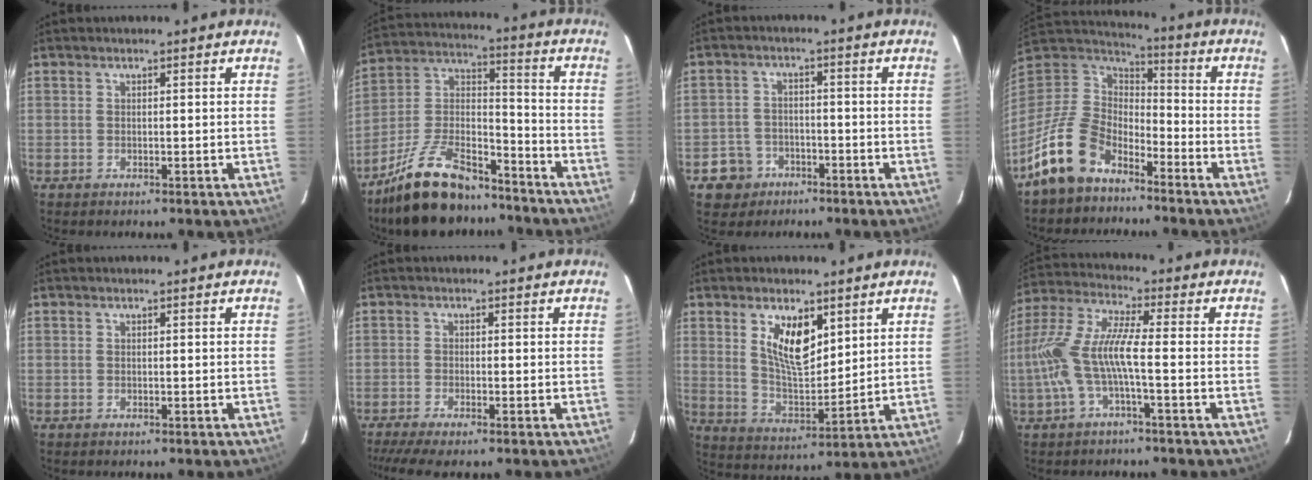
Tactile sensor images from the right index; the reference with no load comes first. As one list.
[{"total": 18.9, "force": [-14.0, 7.6, 10.2], "torque": [-0.210, 0.016, -0.240]}, {"total": 6.0, "force": [-3.2, 5.0, 0.5], "torque": [-0.028, 0.019, -0.050]}, {"total": 15.4, "force": [-9.9, 9.2, 7.3], "torque": [-0.181, 0.007, -0.177]}, {"total": 0.0}, {"total": 6.8, "force": [-5.9, -0.1, 3.4], "torque": [-0.085, -0.024, -0.104]}, {"total": 10.1, "force": [4.8, 4.5, 7.7], "torque": [-0.136, 0.001, 0.100]}, {"total": 11.1, "force": [-2.8, 1.6, 10.7], "torque": [-0.228, 0.002, -0.050]}]